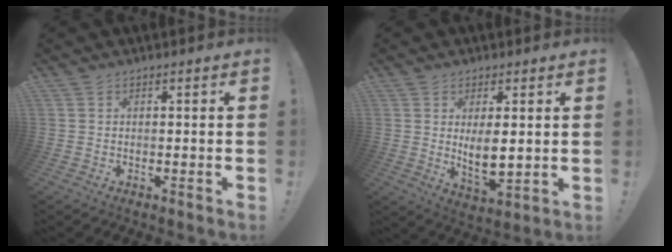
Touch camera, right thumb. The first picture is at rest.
{"total": 7.9, "force": [1.8, 3.3, 6.9], "torque": [-0.108, -0.026, 0.030]}